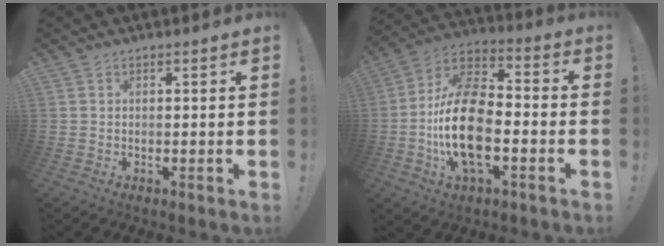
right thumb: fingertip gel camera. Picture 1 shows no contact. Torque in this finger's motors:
{"motor_torque": [2.34, 2.67, 1.51, -1.26, 0.55]}